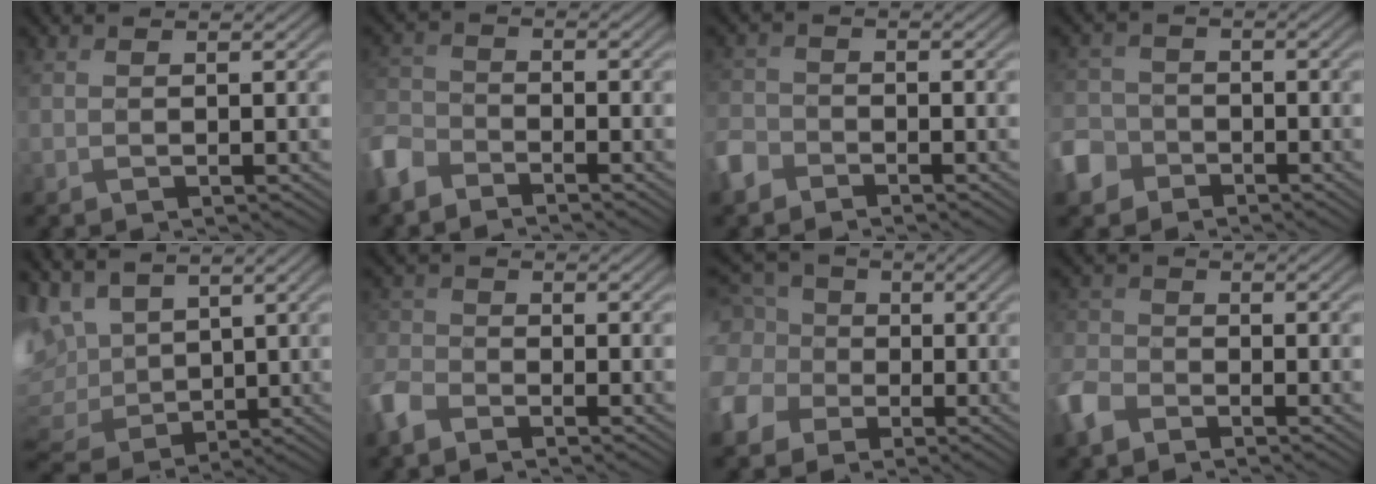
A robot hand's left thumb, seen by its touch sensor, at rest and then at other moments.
{"total": 5.3, "force": [-4.1, 2.7, 2.0], "torque": [-0.053, -0.003, -0.102]}
{"total": 3.7, "force": [-2.7, 2.3, 1.2], "torque": [-0.036, -0.004, -0.069]}
{"total": 5.9, "force": [-3.5, 4.4, 1.9], "torque": [-0.056, -0.004, -0.087]}
{"total": 11.9, "force": [3.1, 7.8, 8.4], "torque": [-0.224, -0.010, 0.071]}
{"total": 4.6, "force": [-3.3, 2.5, 2.0], "torque": [-0.054, -0.003, -0.085]}
{"total": 10.3, "force": [-1.2, 9.0, 4.9], "torque": [-0.166, 0.000, -0.040]}
{"total": 5.0, "force": [-3.3, 3.0, 2.2], "torque": [-0.063, -0.002, -0.086]}